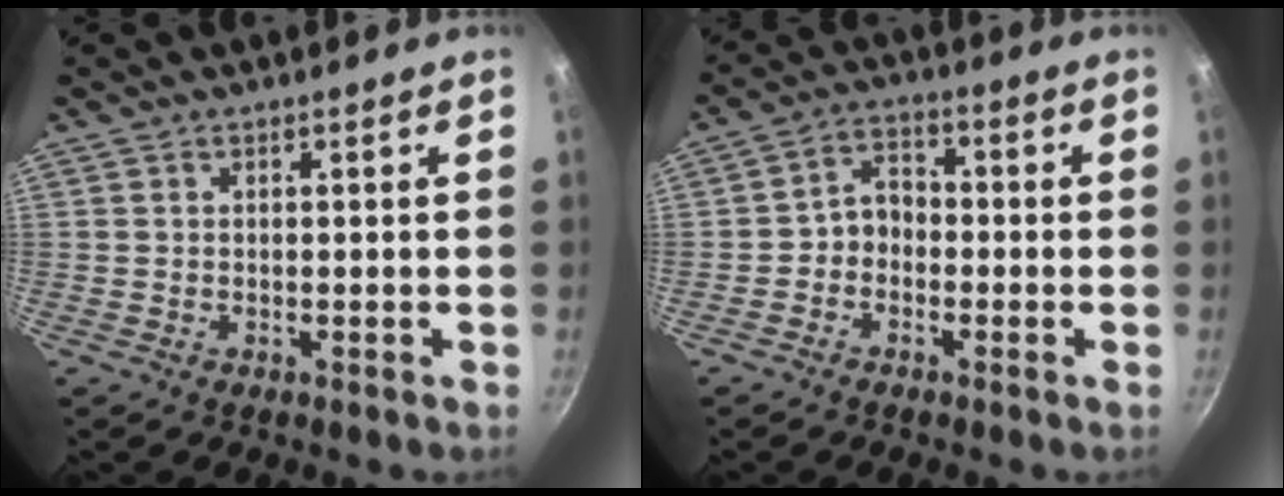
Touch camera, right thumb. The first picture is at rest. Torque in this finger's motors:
{"motor_torque": [-0.30, 0.42, 0.30, 0.41, 0.03]}